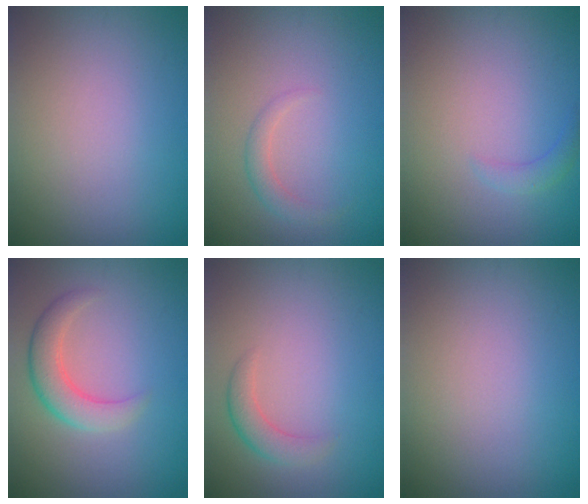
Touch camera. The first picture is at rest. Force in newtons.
{"total": 1.4, "press": 1.4, "slide": 0.1}
{"total": 1.3, "press": 1.3, "slide": 0.1}
{"total": 3.3, "press": 3.3, "slide": 0.1}
{"total": 2.0, "press": 2.0, "slide": 0.1}
{"total": 0.0}